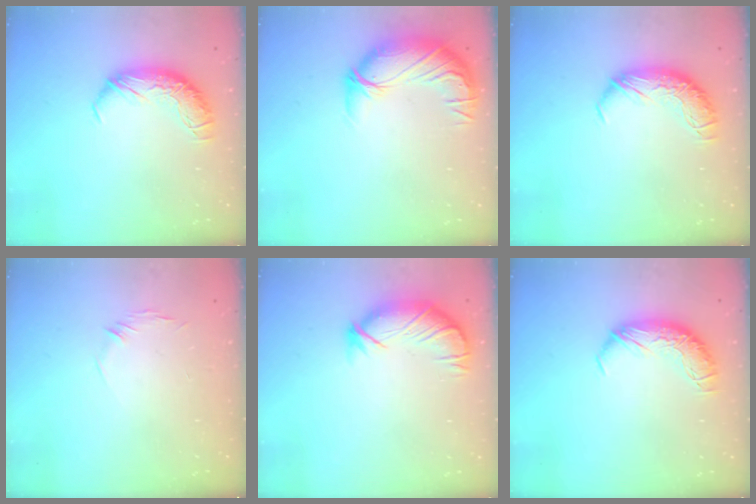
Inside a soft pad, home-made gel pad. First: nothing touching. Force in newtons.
{"total": 2.8, "press": 0.0, "slide": 2.8}
{"total": 0.0}
{"total": 7.6, "press": 7.6, "slide": 0.7}
{"total": 3.9, "press": 3.4, "slide": 2.0}
{"total": 0.0}